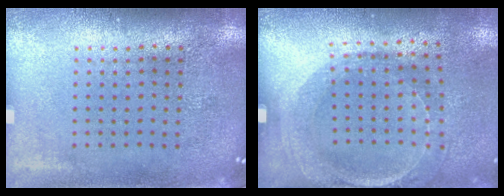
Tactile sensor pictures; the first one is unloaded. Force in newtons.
{"total": 1.6, "press": 1.5, "slide": 0.6}